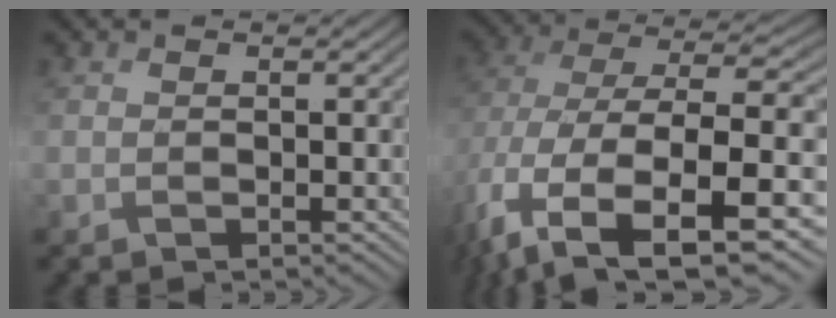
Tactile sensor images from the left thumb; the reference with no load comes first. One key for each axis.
{"total": 14.8, "fx": -3.9, "fy": 8.7, "fz": 11.4, "tx": -0.289, "ty": -0.024, "tz": -0.052}